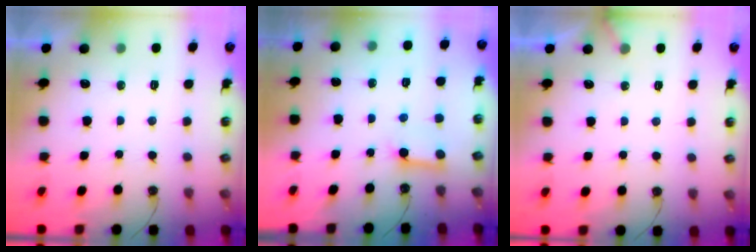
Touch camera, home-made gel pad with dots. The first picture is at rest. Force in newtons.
{"total": 6.0, "press": 5.9, "slide": 0.6}
{"total": 2.4, "press": 2.4, "slide": 0.1}